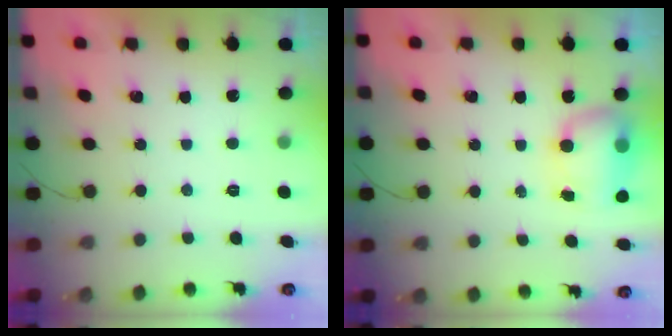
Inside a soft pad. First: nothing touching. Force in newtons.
{"total": 11.7, "press": 8.7, "slide": 7.8}